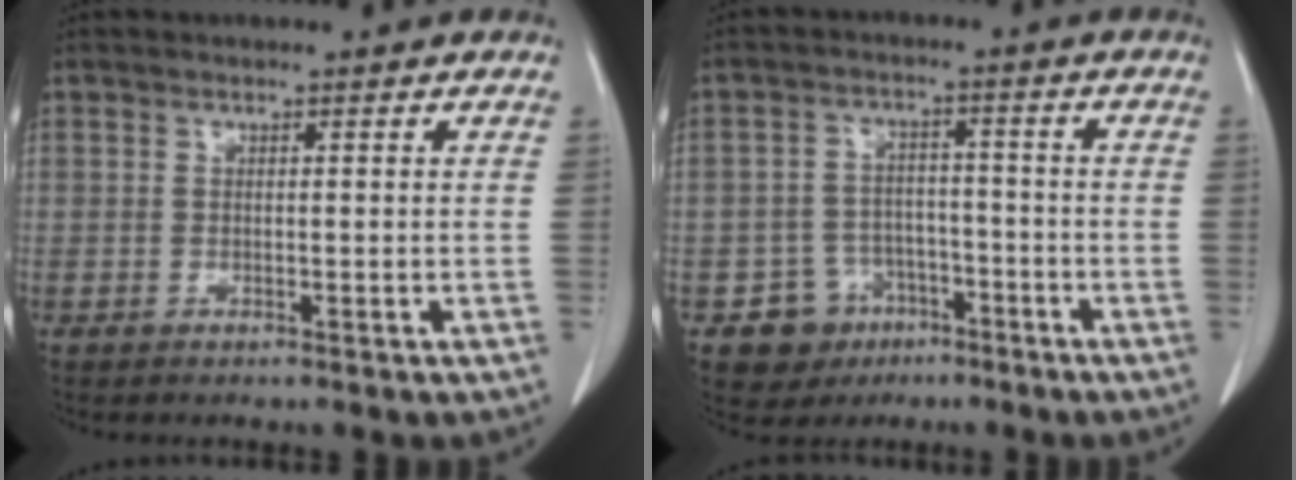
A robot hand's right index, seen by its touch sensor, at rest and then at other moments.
{"total": 6.9, "force": [-3.6, 5.8, 1.0], "torque": [-0.011, 0.012, -0.049]}